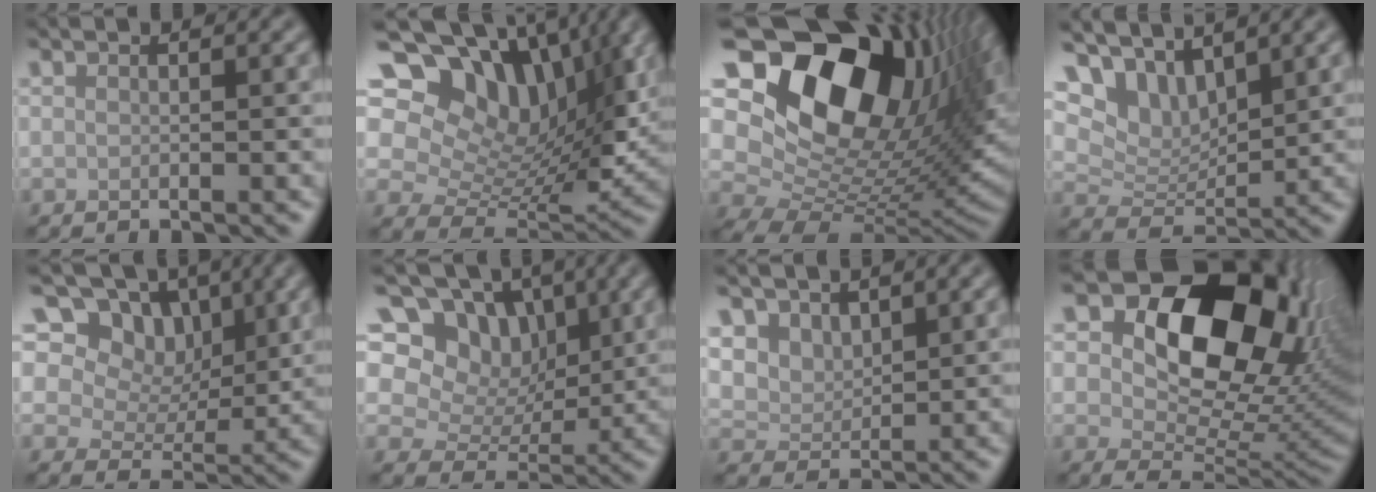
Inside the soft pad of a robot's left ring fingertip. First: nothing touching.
{"total": 14.1, "force": [6.3, 8.7, 9.2], "torque": [-0.160, 0.020, 0.109]}
{"total": 19.3, "force": [6.4, 12.3, 13.4], "torque": [-0.220, 0.011, 0.114]}
{"total": 7.6, "force": [5.3, 3.8, 3.9], "torque": [-0.078, 0.009, 0.083]}
{"total": 10.7, "force": [6.4, 6.6, 5.4], "torque": [-0.101, 0.004, 0.108]}
{"total": 10.7, "force": [5.7, 7.1, 5.6], "torque": [-0.092, 0.021, 0.070]}
{"total": 4.3, "force": [2.7, 2.8, 1.7], "torque": [-0.052, -0.013, 0.061]}
{"total": 14.9, "force": [6.0, 9.2, 10.1], "torque": [-0.147, 0.000, 0.098]}